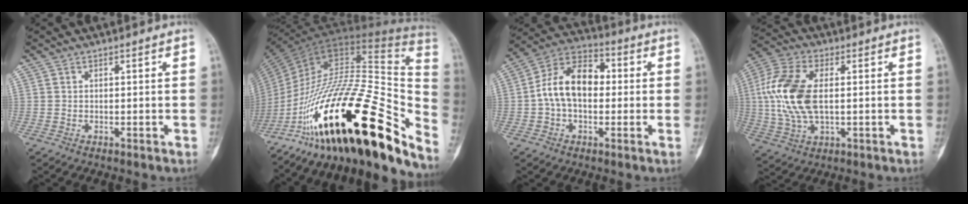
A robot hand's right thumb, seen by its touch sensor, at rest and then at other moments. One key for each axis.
{"total": 39.2, "fx": -21.7, "fy": 12.2, "fz": 30.2, "tx": -0.409, "ty": 0.065, "tz": -0.343}
{"total": 12.9, "fx": 0.3, "fy": 8.2, "fz": 10.0, "tx": -0.165, "ty": 0.036, "tz": -0.007}
{"total": 15.1, "fx": 1.2, "fy": 8.1, "fz": 12.7, "tx": -0.279, "ty": 0.006, "tz": 0.021}